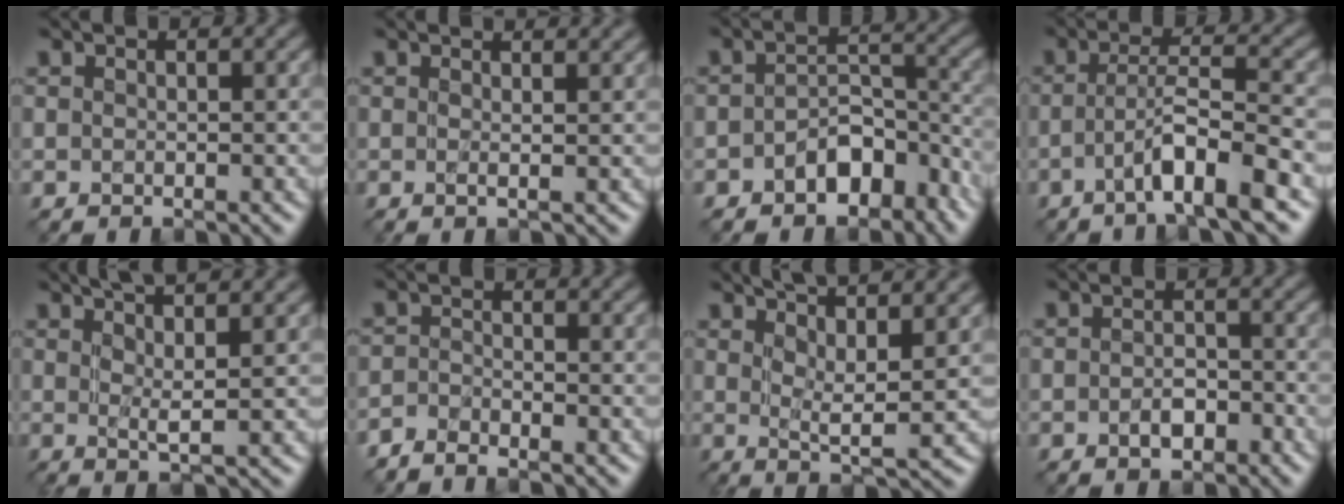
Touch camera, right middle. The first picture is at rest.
{"total": 2.9, "force": [1.4, 1.1, 2.3], "torque": [-0.017, 0.007, -0.011]}
{"total": 4.5, "force": [-2.5, 2.6, 2.7], "torque": [-0.040, 0.009, -0.043]}
{"total": 5.2, "force": [-2.6, 0.5, 4.6], "torque": [-0.077, 0.010, -0.051]}
{"total": 5.7, "force": [2.9, 1.0, 4.7], "torque": [-0.068, 0.007, 0.039]}
{"total": 2.0, "force": [-1.9, 0.2, 0.5], "torque": [-0.012, -0.005, -0.045]}
{"total": 7.8, "force": [4.4, 1.7, 6.2], "torque": [-0.084, 0.016, 0.055]}
{"total": 2.2, "force": [-1.1, 1.2, 1.5], "torque": [-0.026, 0.001, -0.019]}